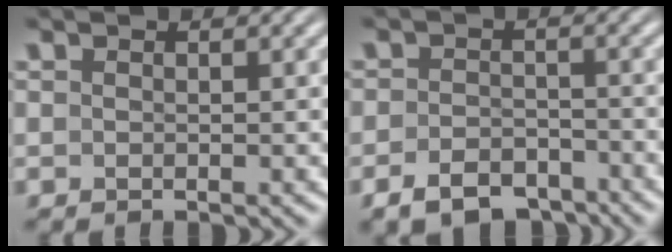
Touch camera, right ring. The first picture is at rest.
{"total": 4.9, "force": [-4.2, 2.3, 0.9], "torque": [-0.003, -0.012, -0.069]}